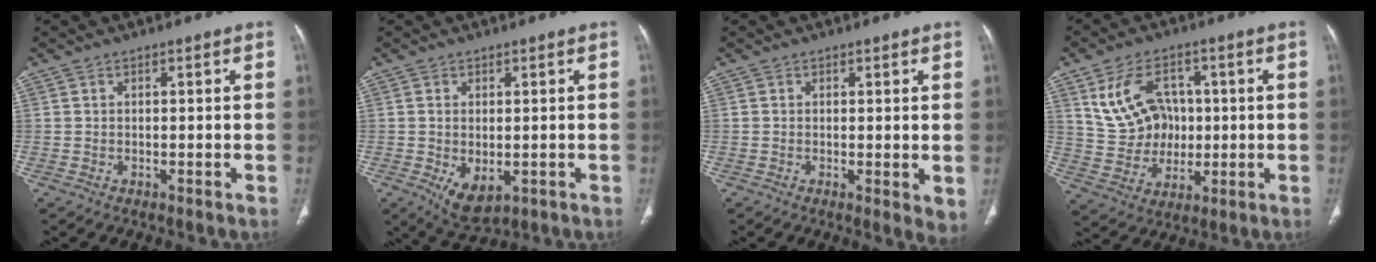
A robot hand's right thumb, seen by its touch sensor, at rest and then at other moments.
{"total": 6.3, "force": [-1.5, 3.5, 5.0], "torque": [-0.084, -0.010, -0.010]}
{"total": 3.4, "force": [0.0, 1.1, 3.2], "torque": [-0.046, -0.013, -0.002]}
{"total": 12.0, "force": [2.8, 9.7, 6.6], "torque": [-0.084, 0.003, 0.063]}